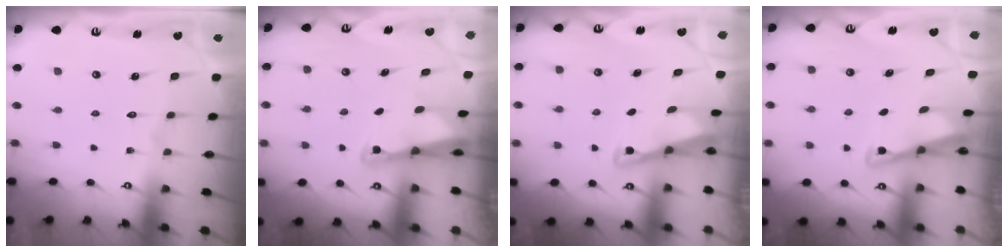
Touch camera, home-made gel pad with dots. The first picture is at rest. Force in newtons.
{"total": 2.4, "press": 2.4, "slide": 0.2}
{"total": 2.8, "press": 2.8, "slide": 0.4}
{"total": 2.9, "press": 2.9, "slide": 0.4}